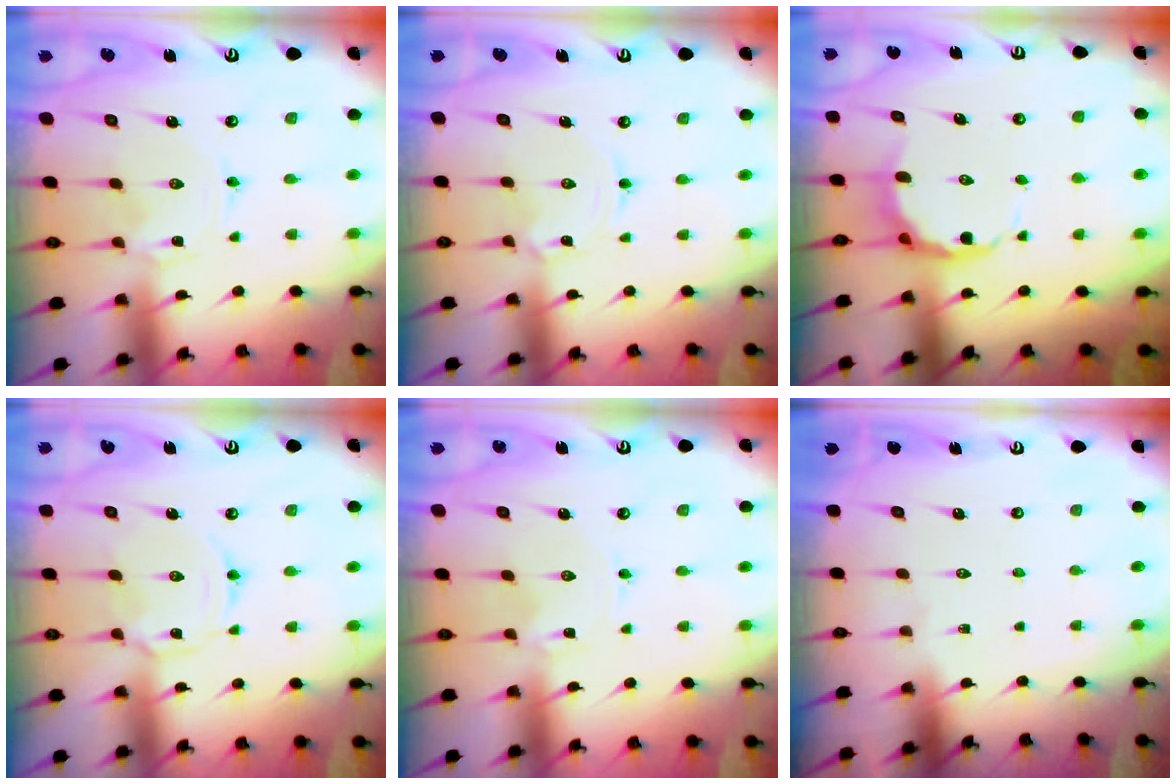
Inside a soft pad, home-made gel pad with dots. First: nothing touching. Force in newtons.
{"total": 1.6, "press": 1.5, "slide": 0.1}
{"total": 6.8, "press": 6.5, "slide": 2.2}
{"total": 3.2, "press": 3.2, "slide": 0.3}
{"total": 0.0}
{"total": 0.0}